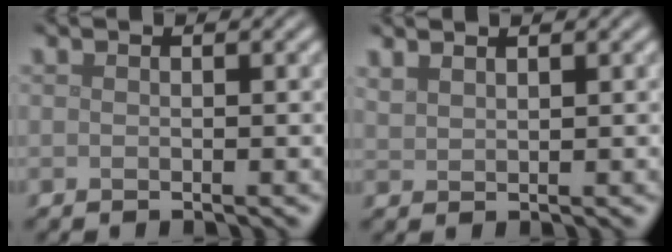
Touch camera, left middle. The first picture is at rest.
{"total": 1.4, "force": [1.3, 0.2, 0.3], "torque": [-0.010, 0.004, 0.028]}